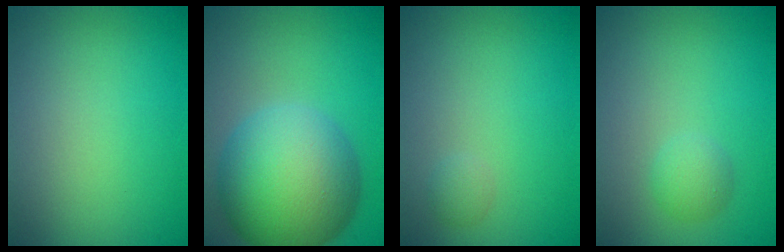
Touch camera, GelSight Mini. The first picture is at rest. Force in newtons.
{"total": 12.5, "press": 12.4, "slide": 0.4}
{"total": 0.7, "press": 0.7, "slide": 0.1}
{"total": 1.7, "press": 1.7, "slide": 0.1}